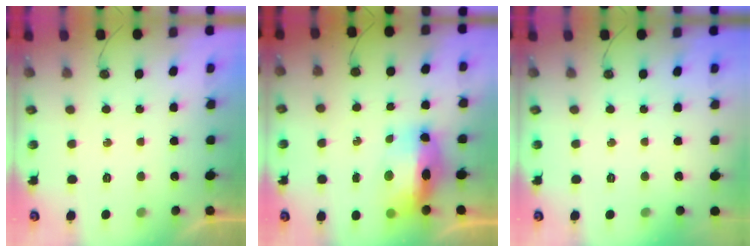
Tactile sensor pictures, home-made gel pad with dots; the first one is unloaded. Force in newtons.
{"total": 13.4, "press": 13.3, "slide": 1.6}
{"total": 0.0}